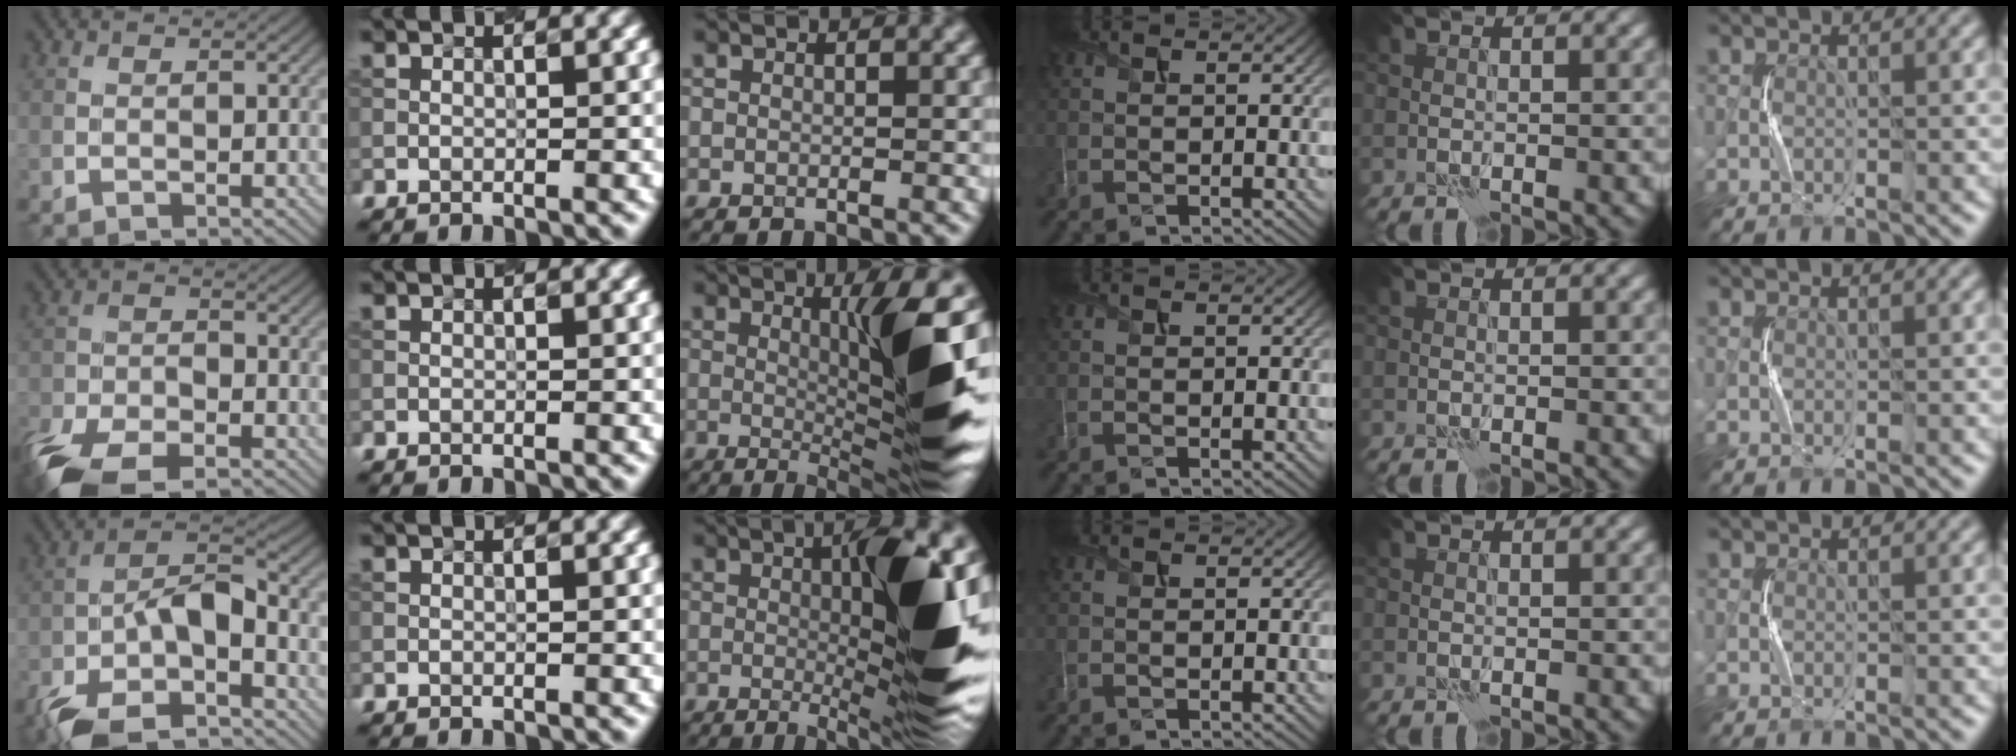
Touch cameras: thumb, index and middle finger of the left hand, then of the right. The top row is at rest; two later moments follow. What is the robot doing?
{"motion": "squeeze", "object": "paper clamp"}